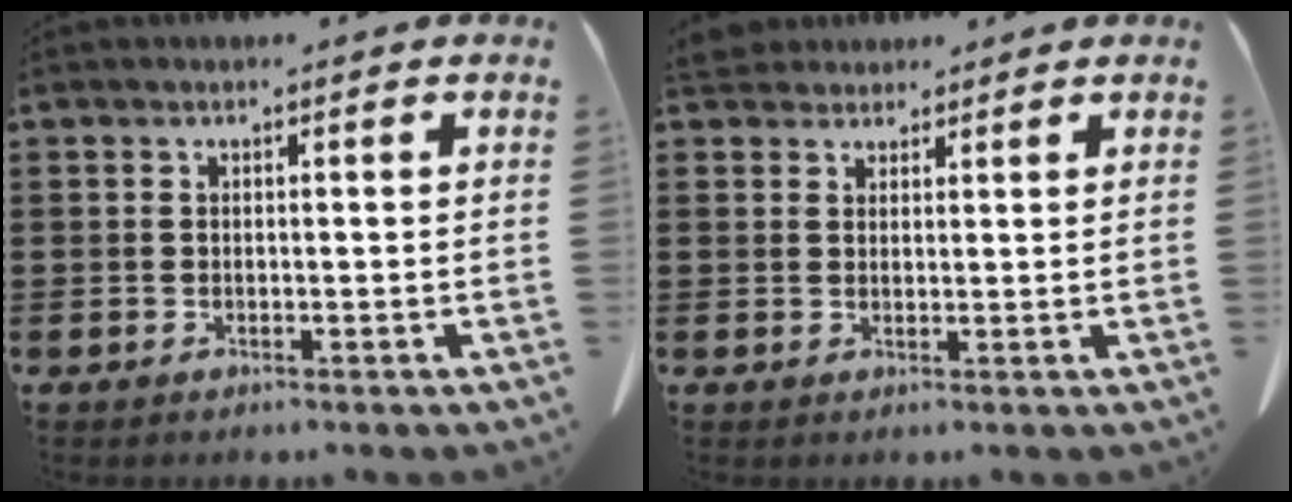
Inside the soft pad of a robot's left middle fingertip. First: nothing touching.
{"total": 3.3, "force": [3.1, 1.1, 0.5], "torque": [-0.020, -0.002, 0.061]}